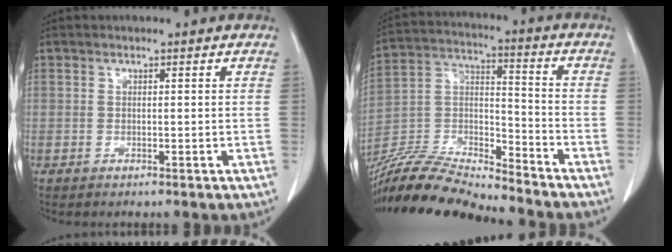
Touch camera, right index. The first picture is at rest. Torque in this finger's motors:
{"motor_torque": [0.38, -1.02, -0.43, -0.21]}